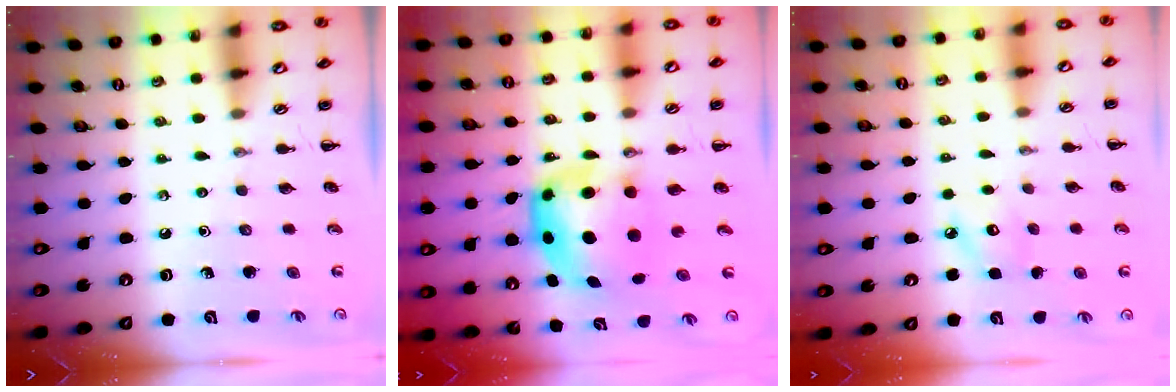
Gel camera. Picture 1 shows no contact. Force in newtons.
{"total": 7.1, "press": 6.9, "slide": 1.5}
{"total": 4.8, "press": 4.7, "slide": 0.7}